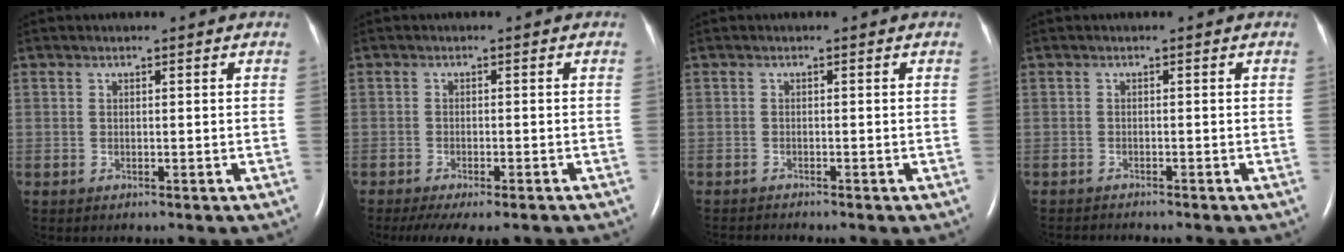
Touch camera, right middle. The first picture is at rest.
{"total": 8.9, "force": [-7.0, 2.3, 4.9], "torque": [-0.073, -0.011, -0.100]}
{"total": 1.8, "force": [-1.7, -0.6, 0.1], "torque": [-0.004, -0.008, -0.030]}
{"total": 3.3, "force": [-3.2, 0.0, 1.0], "torque": [-0.013, -0.010, -0.046]}